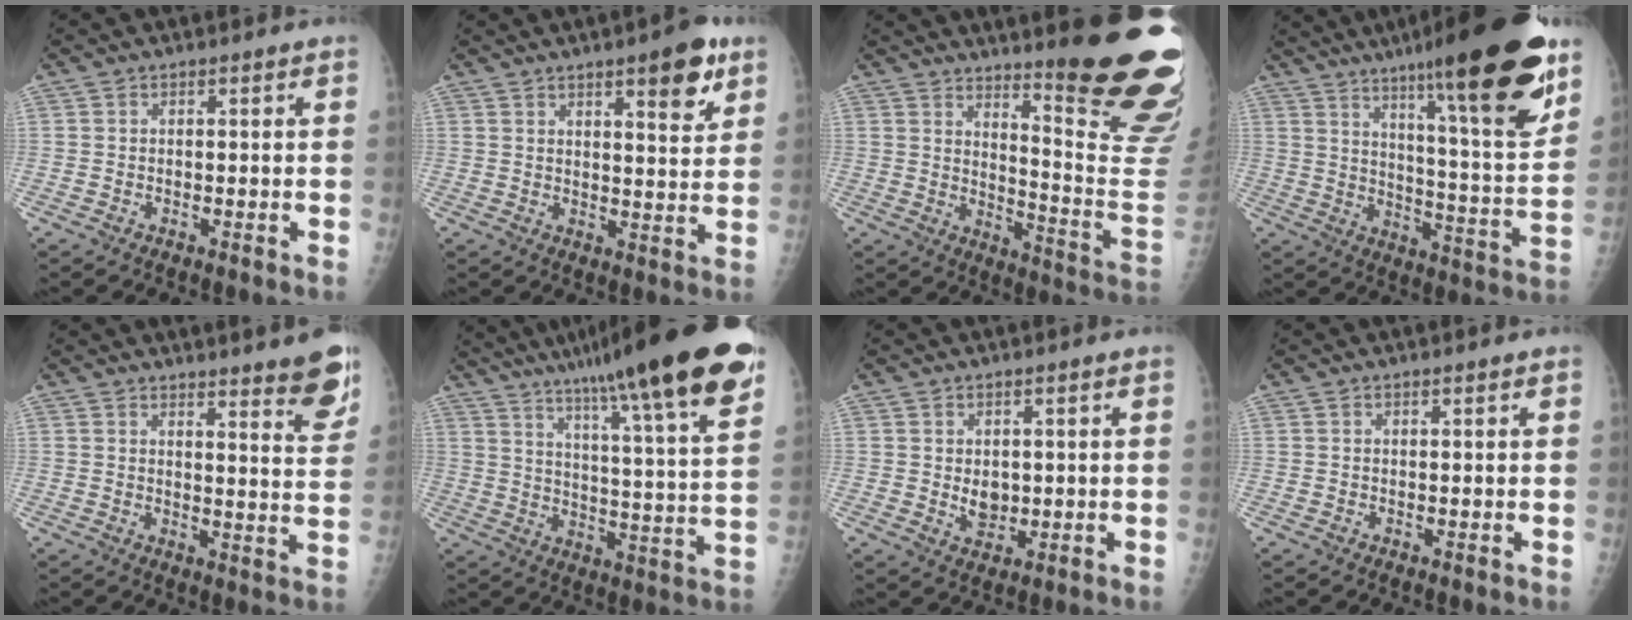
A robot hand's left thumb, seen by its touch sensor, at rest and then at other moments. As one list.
[{"total": 7.1, "force": [4.1, 1.4, 5.7], "torque": [-0.073, -0.023, 0.057]}, {"total": 23.0, "force": [15.5, 2.5, 16.8], "torque": [-0.201, -0.146, 0.209]}, {"total": 24.9, "force": [15.3, 3.3, 19.4], "torque": [-0.264, -0.063, 0.234]}, {"total": 9.2, "force": [7.0, 1.1, 5.8], "torque": [-0.051, -0.051, 0.082]}, {"total": 27.2, "force": [19.0, 2.3, 19.3], "torque": [-0.283, -0.067, 0.276]}, {"total": 3.7, "force": [0.4, 2.6, 2.6], "torque": [-0.027, -0.009, 0.016]}, {"total": 0.6, "force": [0.4, 0.0, 0.4], "torque": [-0.009, -0.001, 0.008]}]